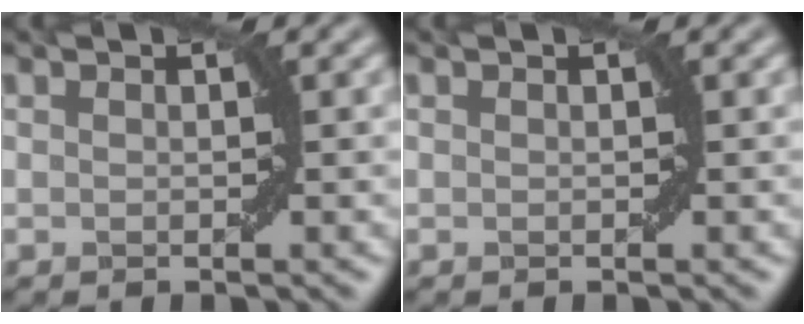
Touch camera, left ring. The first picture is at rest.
{"total": 0.0}